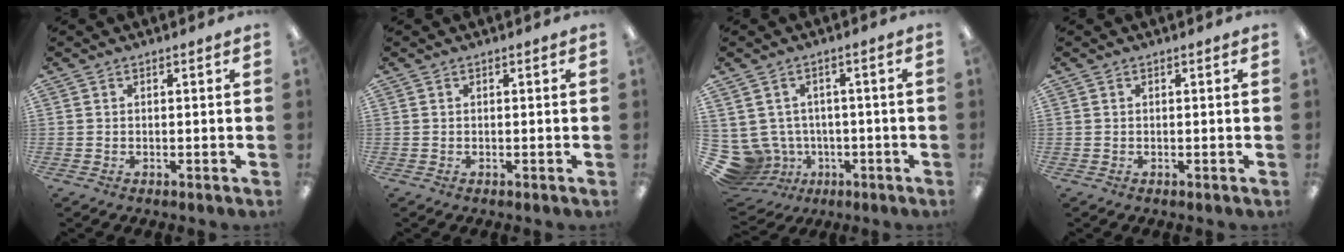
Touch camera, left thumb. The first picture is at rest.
{"total": 0.0}
{"total": 8.9, "force": [-1.9, 8.1, 3.0], "torque": [-0.120, -0.001, -0.028]}
{"total": 0.0}